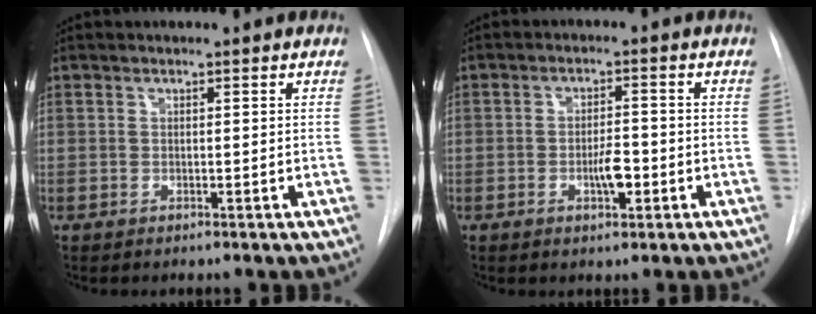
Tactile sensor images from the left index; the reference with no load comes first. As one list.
[{"total": 3.6, "force": [-1.2, 1.2, 3.2], "torque": [-0.053, 0.003, -0.019]}]